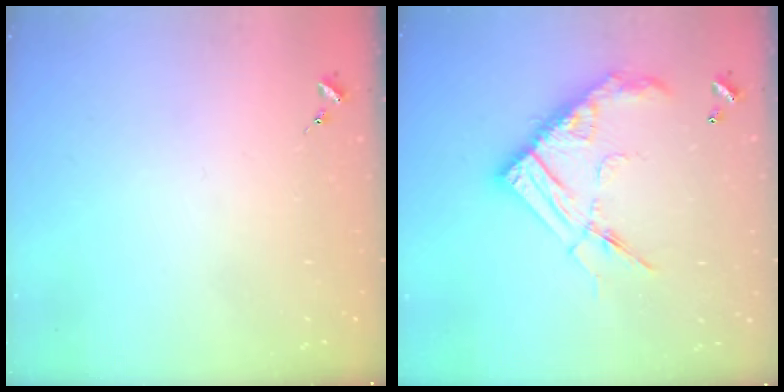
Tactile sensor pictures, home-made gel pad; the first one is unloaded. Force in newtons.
{"total": 19.2, "press": 19.1, "slide": 1.9}